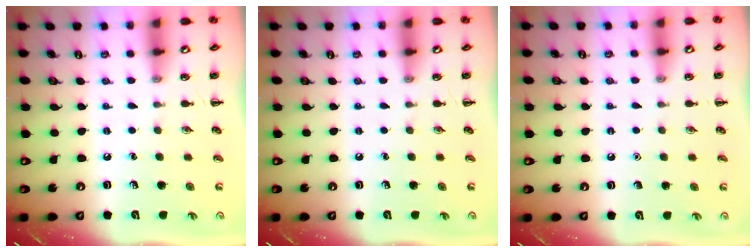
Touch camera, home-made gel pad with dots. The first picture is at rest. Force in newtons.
{"total": 0.0}
{"total": 1.6, "press": 1.6, "slide": 0.1}